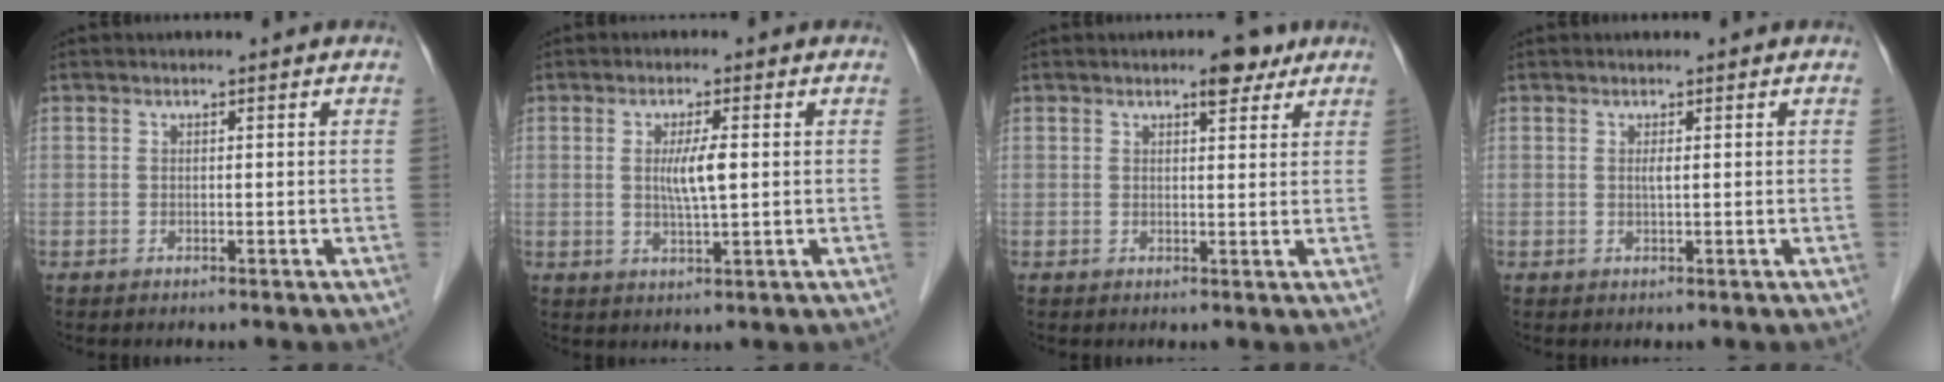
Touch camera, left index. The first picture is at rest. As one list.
[{"total": 4.2, "force": [0.4, 0.3, 4.1], "torque": [-0.075, -0.006, 0.007]}, {"total": 3.5, "force": [2.4, 1.3, 2.1], "torque": [-0.028, 0.004, 0.032]}, {"total": 0.7, "force": [0.2, 0.0, 0.6], "torque": [-0.015, -0.001, 0.005]}]